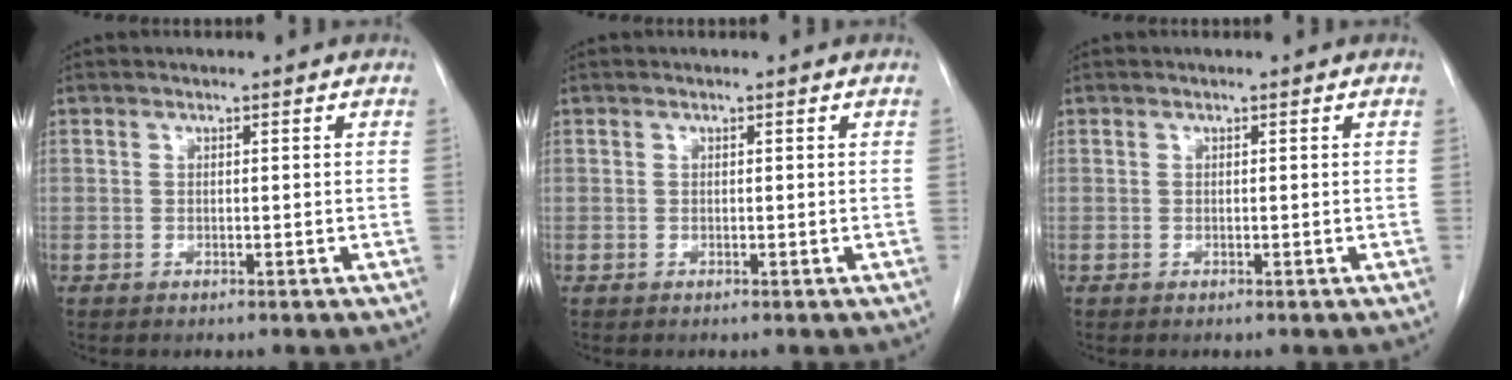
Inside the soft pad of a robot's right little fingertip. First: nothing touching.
{"total": 0.0}
{"total": 0.0}